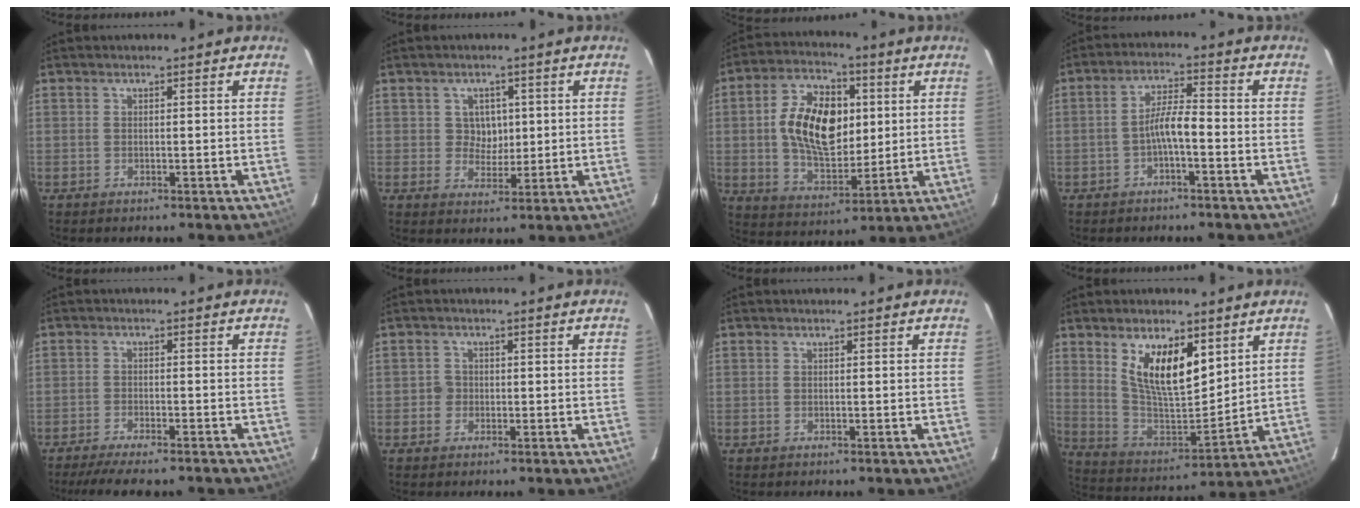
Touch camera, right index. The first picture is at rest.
{"total": 4.2, "force": [0.8, 3.9, 1.3], "torque": [-0.020, 0.009, 0.015]}
{"total": 15.9, "force": [2.1, 9.7, 12.5], "torque": [-0.230, 0.021, 0.044]}
{"total": 4.5, "force": [-2.0, 0.7, 4.0], "torque": [-0.079, 0.012, -0.035]}
{"total": 10.2, "force": [-8.7, 1.6, 4.9], "torque": [-0.109, -0.022, -0.137]}
{"total": 1.9, "force": [-0.6, 1.8, 0.1], "torque": [-0.001, 0.004, -0.010]}
{"total": 0.0}
{"total": 14.0, "force": [6.8, 5.7, 10.8], "torque": [-0.198, -0.005, 0.139]}